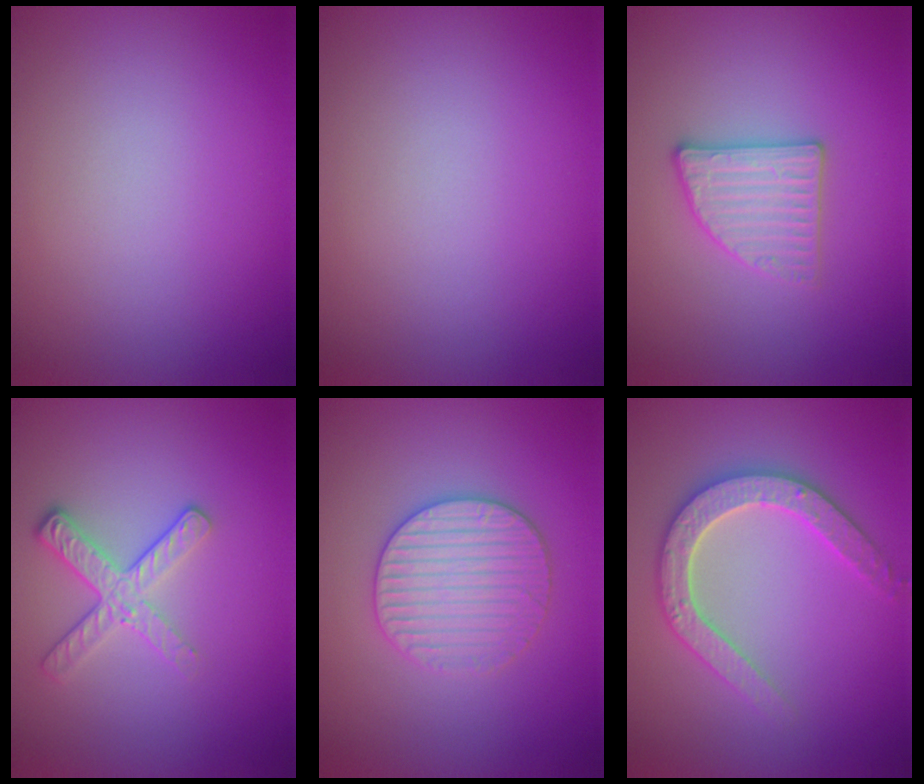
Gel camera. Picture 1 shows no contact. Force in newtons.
{"total": 0.0}
{"total": 2.8, "press": 2.7, "slide": 0.5}
{"total": 2.8, "press": 2.5, "slide": 1.3}
{"total": 3.7, "press": 3.6, "slide": 0.8}
{"total": 4.6, "press": 4.6, "slide": 0.8}